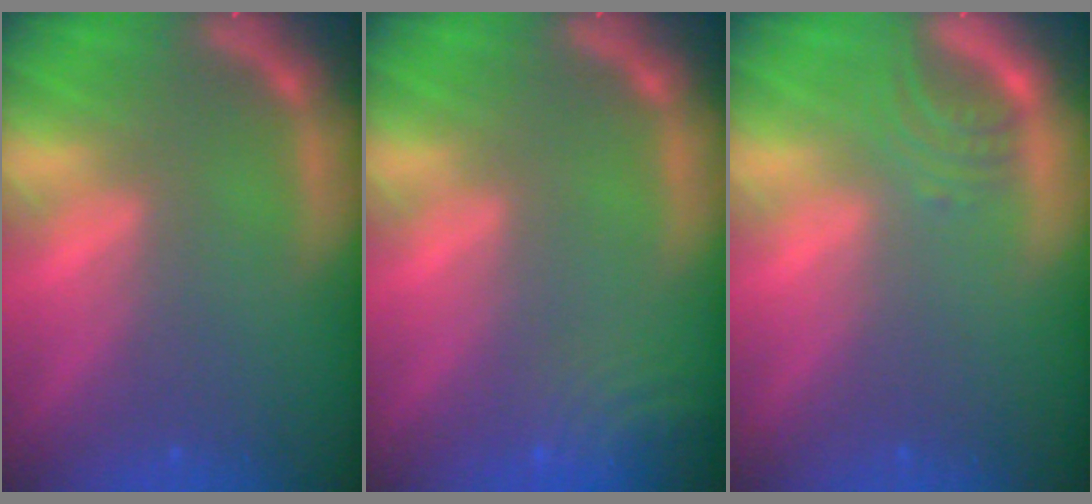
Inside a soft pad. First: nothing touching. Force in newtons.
{"total": 5.6}
{"total": 2.5}